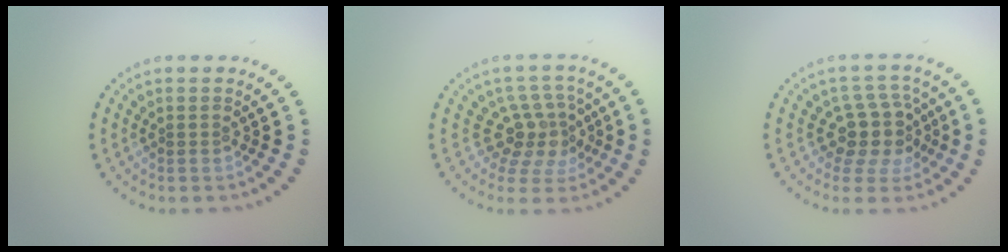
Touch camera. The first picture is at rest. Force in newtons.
{"total": 3.8, "press": 2.8, "slide": 2.6}
{"total": 3.9, "press": 3.1, "slide": 2.4}